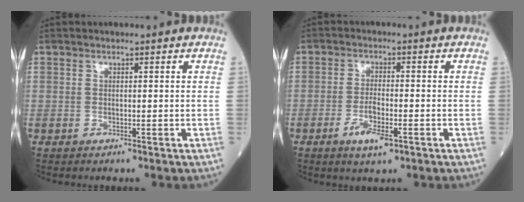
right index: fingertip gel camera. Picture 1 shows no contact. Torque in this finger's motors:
{"motor_torque": [0.61, -0.33, 0.10, 0.06]}